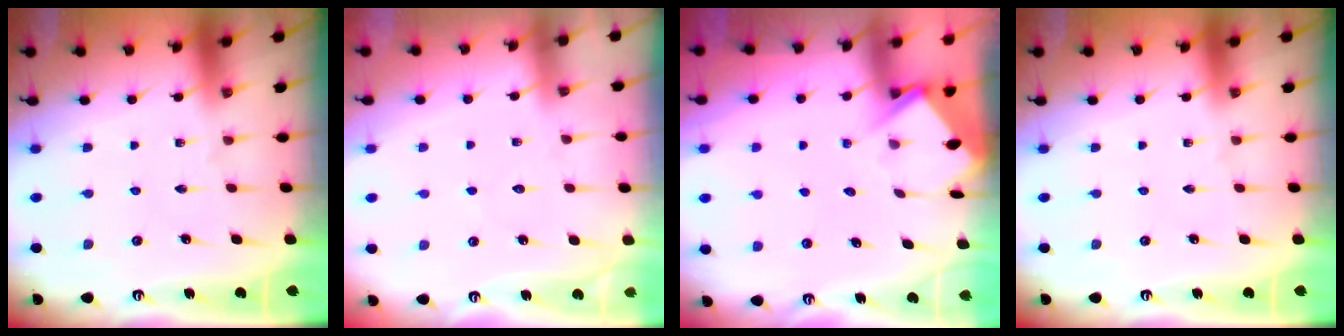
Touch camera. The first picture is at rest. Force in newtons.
{"total": 4.9, "press": 4.9, "slide": 0.6}
{"total": 4.0, "press": 4.0, "slide": 0.4}
{"total": 0.0}